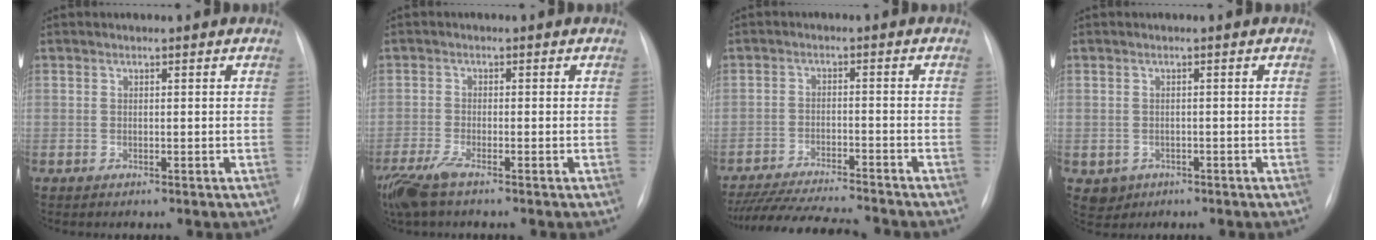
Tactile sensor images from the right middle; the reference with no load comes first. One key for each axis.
{"total": 5.7, "fx": -4.0, "fy": 0.9, "fz": 4.0, "tx": -0.088, "ty": -0.017, "tz": -0.077}
{"total": 15.6, "fx": -14.3, "fy": 1.1, "fz": 6.2, "tx": -0.112, "ty": -0.024, "tz": -0.216}
{"total": 2.6, "fx": -1.1, "fy": 2.3, "fz": 0.5, "tx": -0.005, "ty": 0.005, "tz": -0.008}